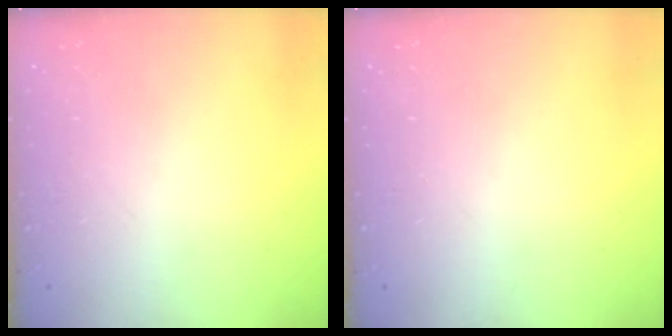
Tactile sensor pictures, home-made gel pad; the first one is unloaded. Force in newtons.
{"total": 0.0}